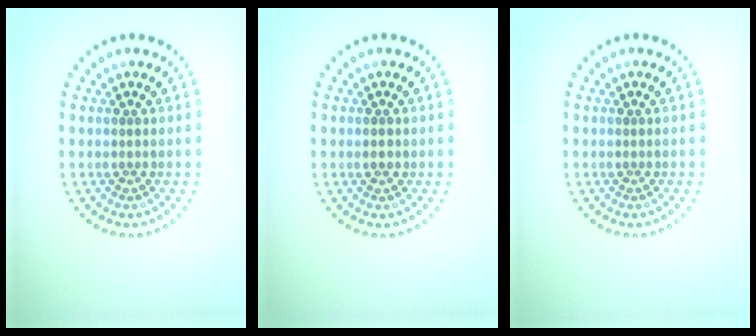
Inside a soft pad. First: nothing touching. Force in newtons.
{"total": 1.2, "press": 1.2, "slide": 0.1}
{"total": 0.0}